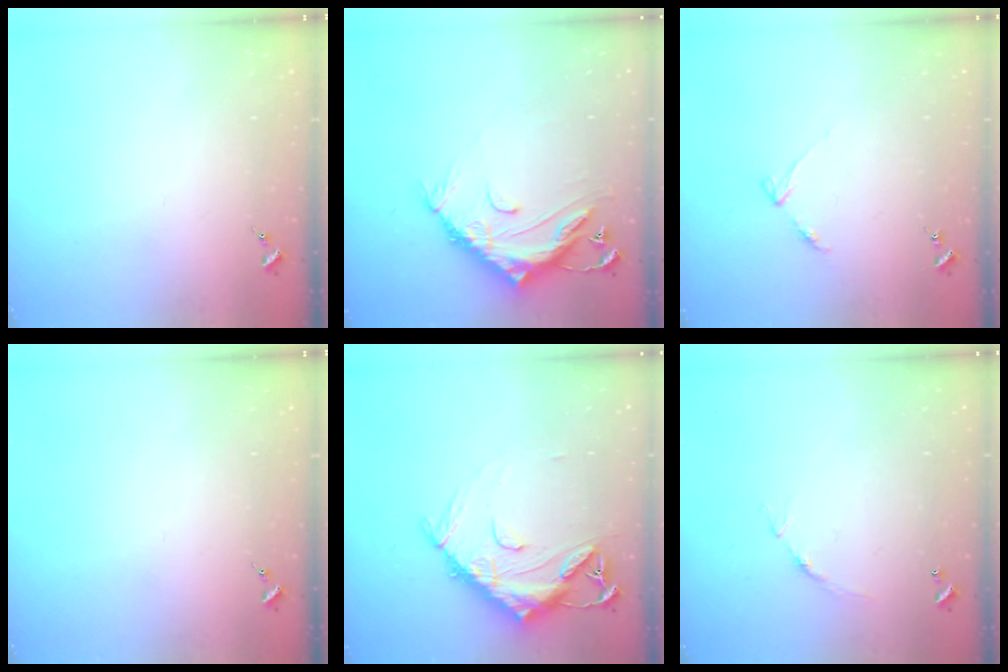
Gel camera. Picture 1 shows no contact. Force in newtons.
{"total": 15.2, "press": 15.2, "slide": 1.0}
{"total": 3.6, "press": 3.5, "slide": 0.4}
{"total": 0.0}
{"total": 14.3, "press": 14.2, "slide": 1.3}
{"total": 5.1, "press": 5.1, "slide": 0.4}